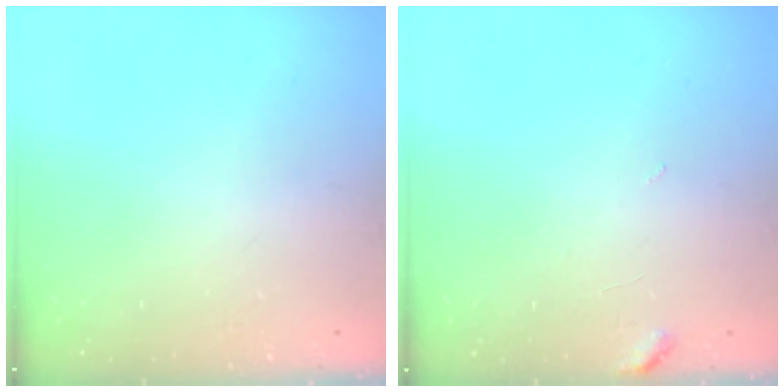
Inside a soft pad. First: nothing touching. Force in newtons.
{"total": 3.5, "press": 3.5, "slide": 0.3}